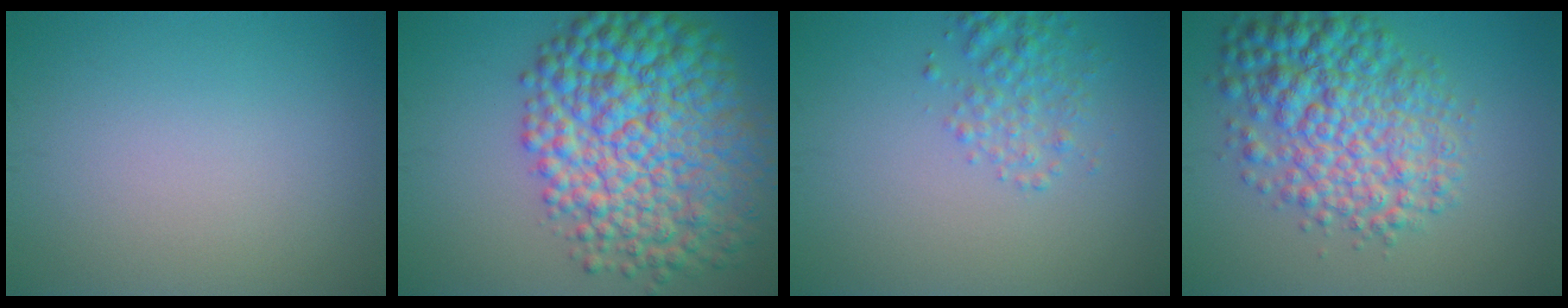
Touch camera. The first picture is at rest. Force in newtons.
{"total": 12.7, "press": 12.7, "slide": 0.2}
{"total": 2.6, "press": 2.6, "slide": 0.1}
{"total": 7.9, "press": 7.9, "slide": 0.1}